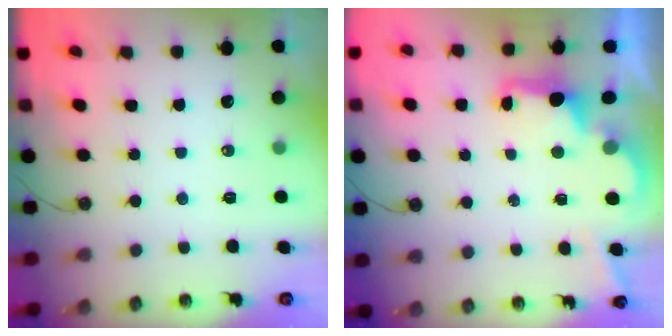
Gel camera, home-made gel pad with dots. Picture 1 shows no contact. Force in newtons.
{"total": 2.7, "press": 2.6, "slide": 0.8}